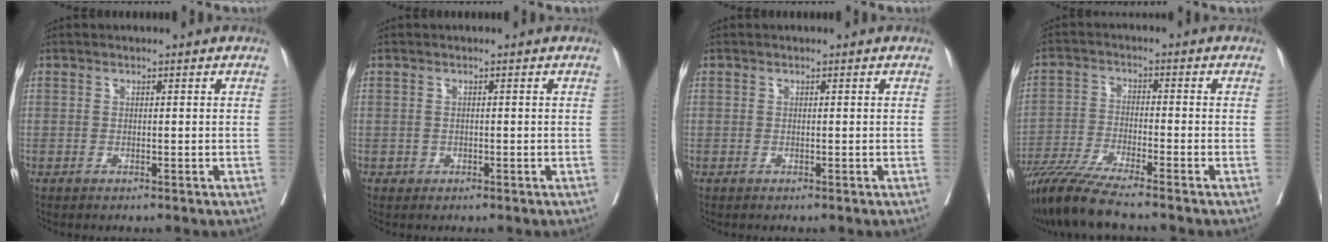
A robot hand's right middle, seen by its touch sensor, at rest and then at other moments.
{"total": 0.5, "force": [-0.1, 0.5, 0.1], "torque": [0.000, 0.002, -0.001]}
{"total": 0.0}
{"total": 9.2, "force": [-7.8, -0.8, 4.9], "torque": [-0.080, -0.031, -0.142]}